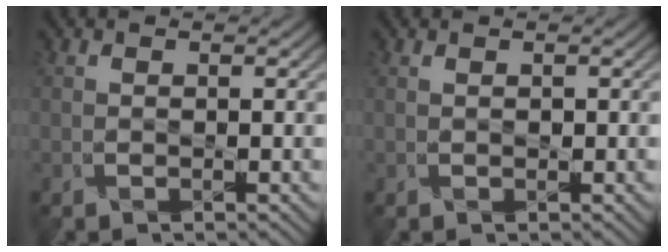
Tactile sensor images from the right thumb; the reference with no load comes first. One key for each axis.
{"total": 0.6, "fx": 0.4, "fy": 0.4, "fz": -0.3, "tx": 0.006, "ty": -0.001, "tz": 0.011}